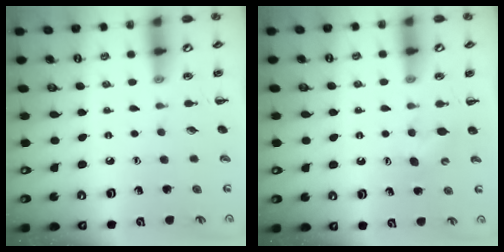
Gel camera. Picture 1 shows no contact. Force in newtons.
{"total": 2.9, "press": 2.9, "slide": 0.6}